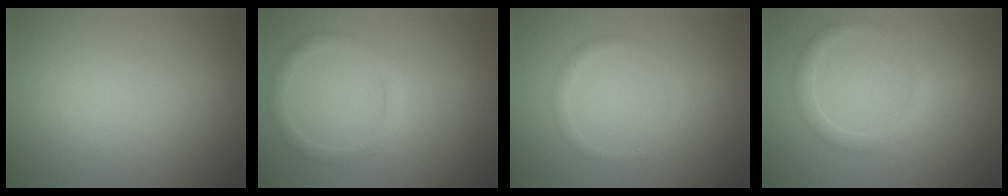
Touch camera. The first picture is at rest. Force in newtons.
{"total": 1.6, "press": 1.6, "slide": 0.1}
{"total": 0.9, "press": 0.9, "slide": 0.1}
{"total": 1.8, "press": 1.8, "slide": 0.1}